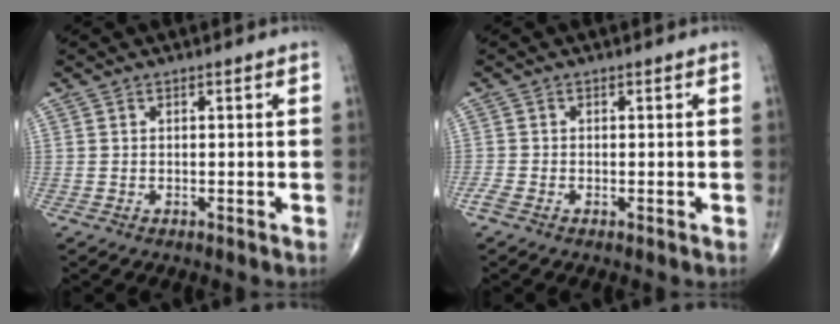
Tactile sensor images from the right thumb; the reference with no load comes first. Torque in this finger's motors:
{"motor_torque": [2.34, 2.28, -0.12, -0.15, -0.02]}